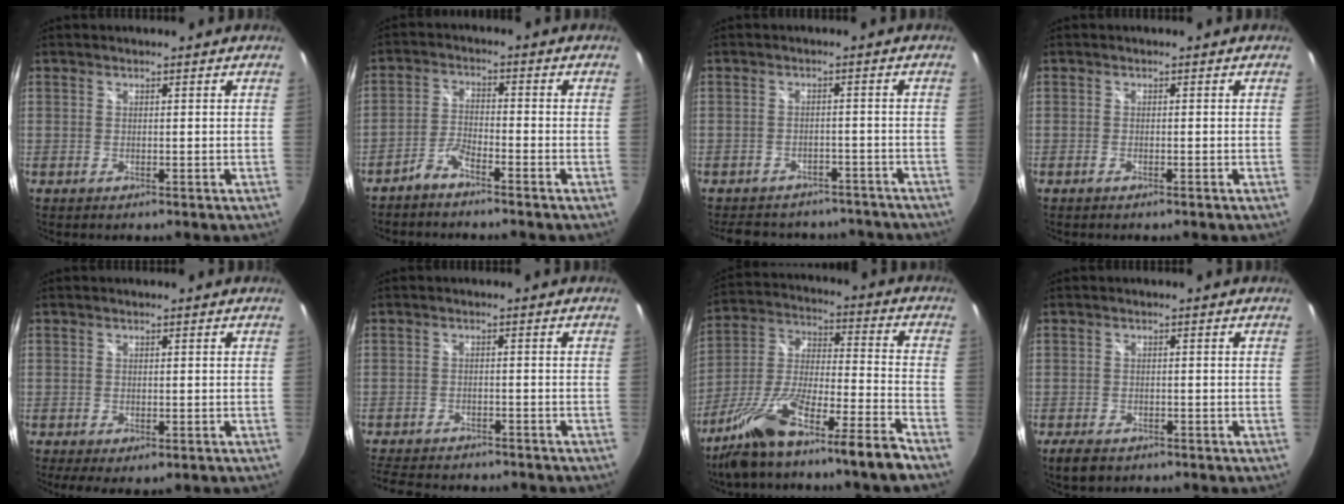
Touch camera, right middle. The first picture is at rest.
{"total": 3.5, "force": [-2.9, 0.7, 1.8], "torque": [-0.058, 0.011, -0.062]}
{"total": 15.9, "force": [-13.3, 6.7, 5.4], "torque": [-0.113, 0.014, -0.162]}
{"total": 0.7, "force": [-0.6, 0.1, 0.3], "torque": [-0.007, -0.001, -0.013]}
{"total": 4.2, "force": [-1.9, 2.1, 3.1], "torque": [-0.054, -0.019, -0.022]}
{"total": 11.6, "force": [-10.1, 3.6, 4.4], "torque": [-0.106, -0.014, -0.152]}
{"total": 17.5, "force": [-13.3, -0.2, 11.4], "torque": [-0.208, -0.017, -0.240]}
{"total": 4.1, "force": [-2.8, 2.1, 2.0], "torque": [-0.050, -0.011, -0.046]}